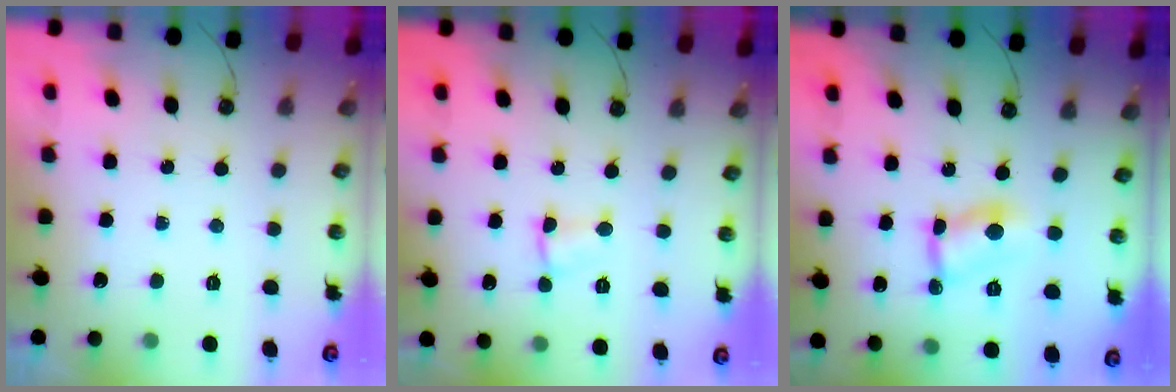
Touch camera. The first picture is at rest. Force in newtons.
{"total": 2.9, "press": 0.9, "slide": 2.7}
{"total": 4.3, "press": 4.3, "slide": 0.2}